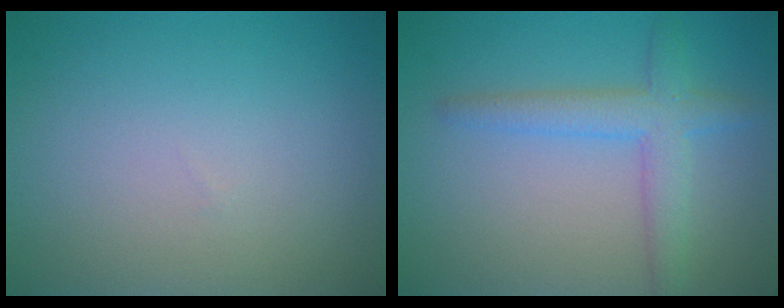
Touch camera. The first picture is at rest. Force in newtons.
{"total": 3.6, "press": 3.6, "slide": 0.0}